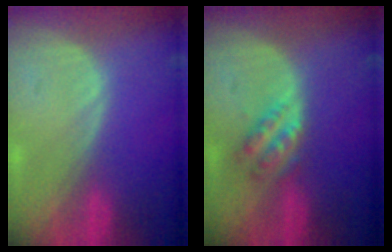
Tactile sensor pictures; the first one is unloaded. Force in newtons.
{"total": 4.7, "press": 4.1, "slide": 2.2}